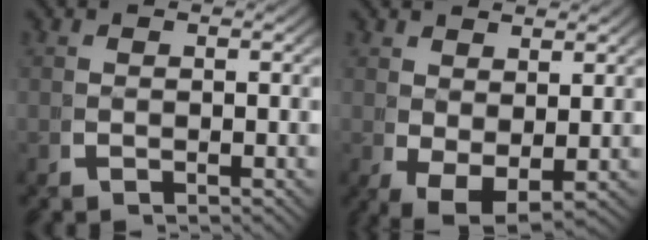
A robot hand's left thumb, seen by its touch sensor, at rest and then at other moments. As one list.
[{"total": 4.3, "force": [-0.8, 2.9, 3.1], "torque": [-0.070, -0.036, 0.013]}]